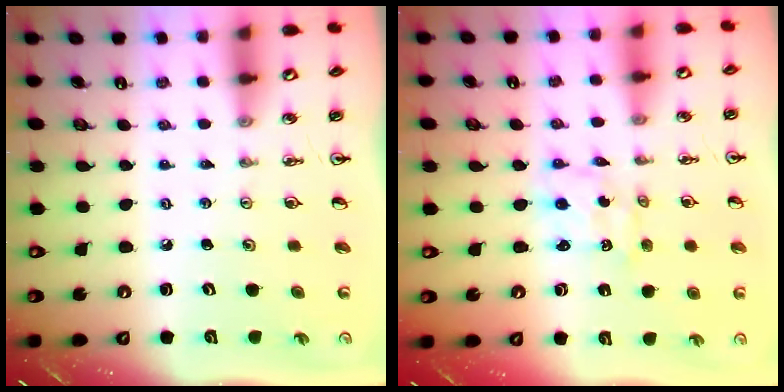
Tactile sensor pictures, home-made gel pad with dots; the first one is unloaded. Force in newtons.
{"total": 1.6, "press": 1.3, "slide": 0.8}